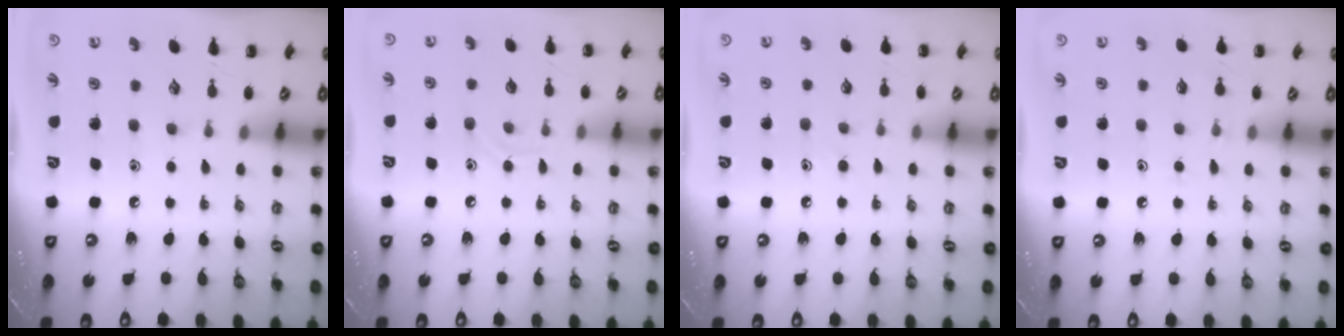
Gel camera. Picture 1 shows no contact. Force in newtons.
{"total": 5.5, "press": 5.3, "slide": 1.3}
{"total": 7.1, "press": 6.6, "slide": 2.4}
{"total": 5.7, "press": 5.4, "slide": 1.7}